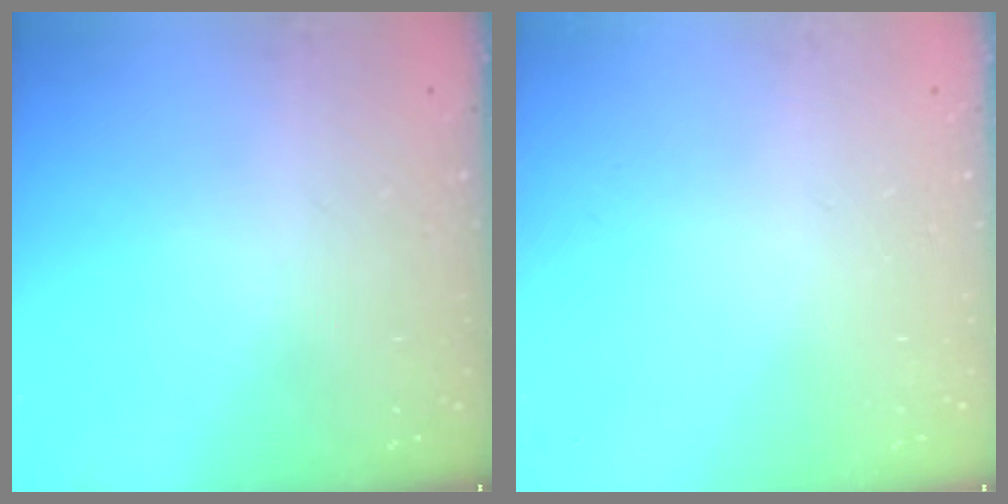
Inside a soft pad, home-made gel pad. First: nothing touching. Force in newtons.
{"total": 0.0}